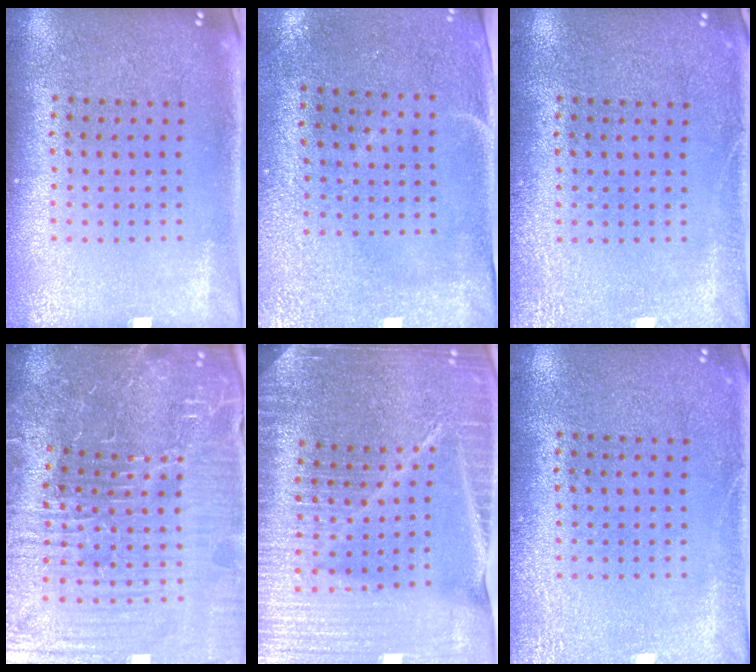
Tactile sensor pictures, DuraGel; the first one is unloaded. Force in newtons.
{"total": 2.9, "press": 2.4, "slide": 1.6}
{"total": 2.1, "press": 2.1, "slide": 0.3}
{"total": 7.4, "press": 6.6, "slide": 3.4}
{"total": 5.3, "press": 4.7, "slide": 2.4}
{"total": 2.1, "press": 2.1, "slide": 0.3}